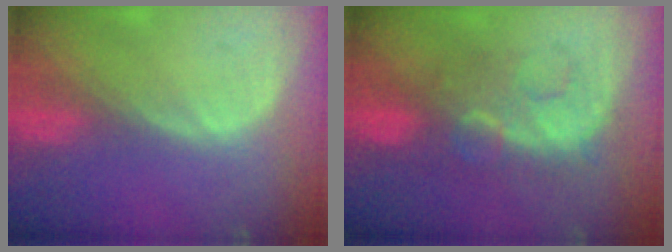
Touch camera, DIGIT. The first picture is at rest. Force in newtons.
{"total": 8.0, "press": 7.7, "slide": 2.0}